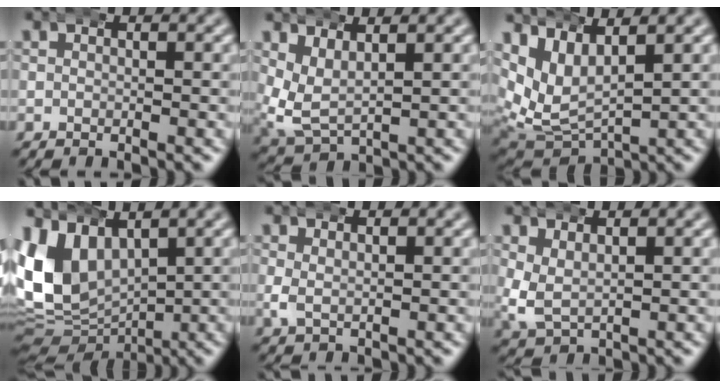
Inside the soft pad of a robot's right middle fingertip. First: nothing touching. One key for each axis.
{"total": 5.2, "fx": 1.7, "fy": 4.0, "fz": 2.9, "tx": -0.094, "ty": -0.026, "tz": 0.041}
{"total": 8.7, "fx": 1.9, "fy": 6.9, "fz": 5.0, "tx": -0.128, "ty": -0.022, "tz": 0.034}
{"total": 11.1, "fx": 1.3, "fy": 8.6, "fz": 6.9, "tx": -0.164, "ty": -0.021, "tz": 0.034}
{"total": 1.1, "fx": 0.7, "fy": 0.4, "fz": 0.8, "tx": -0.026, "ty": -0.011, "tz": 0.021}
{"total": 3.1, "fx": 1.1, "fy": 2.3, "fz": 1.8, "tx": -0.067, "ty": -0.024, "tz": 0.036}